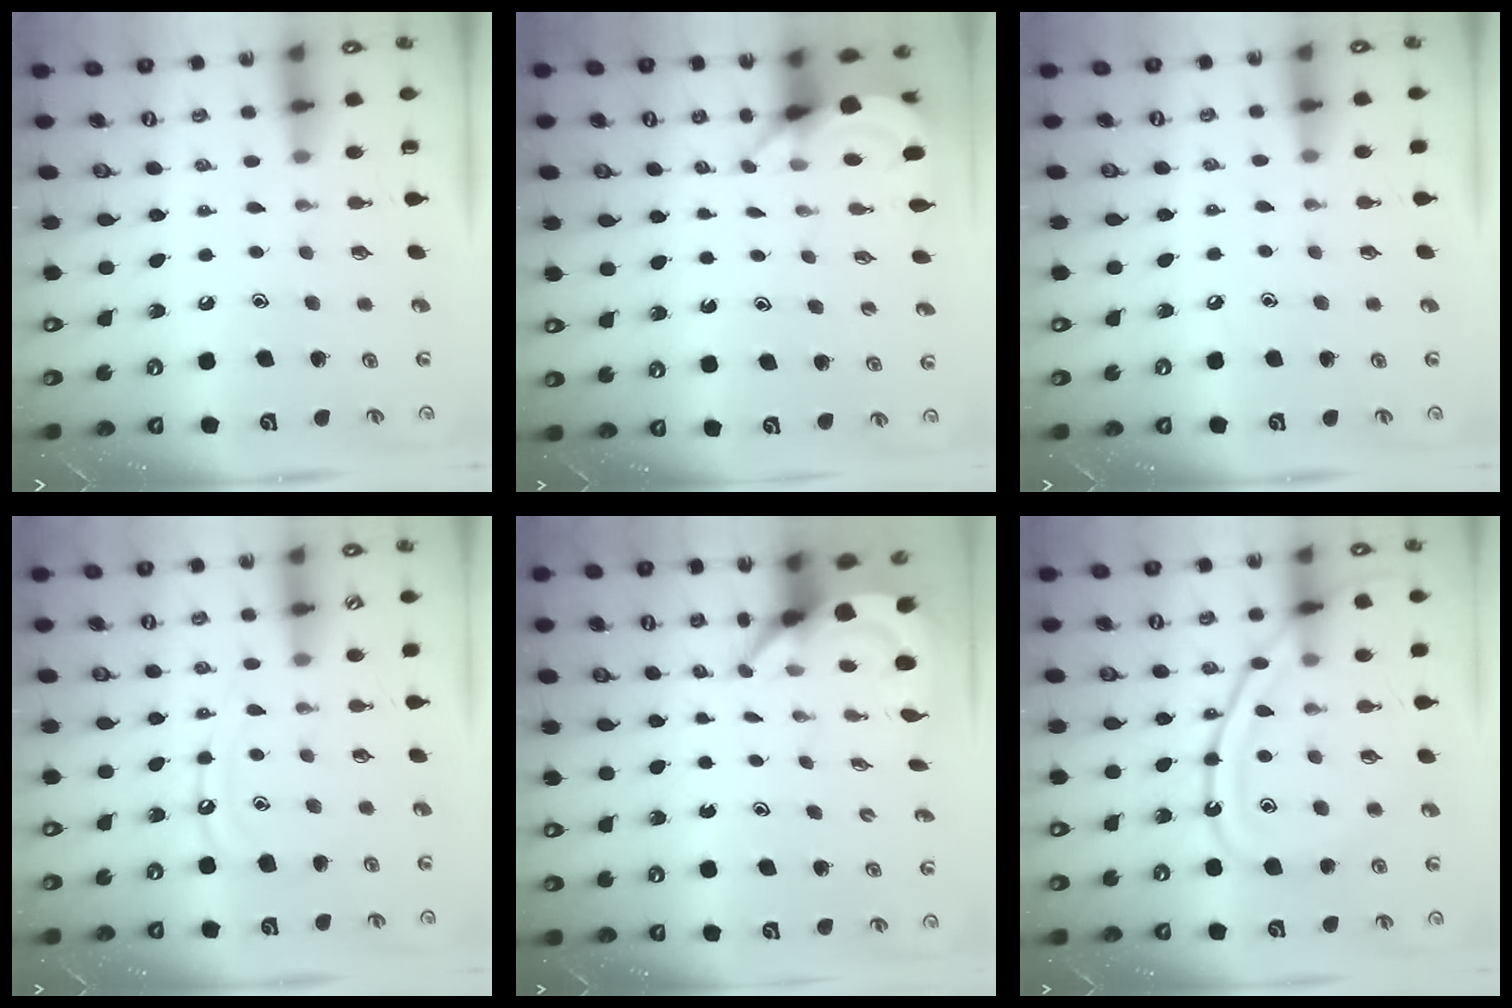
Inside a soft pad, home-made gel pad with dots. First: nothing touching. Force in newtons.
{"total": 3.6, "press": 3.6, "slide": 0.3}
{"total": 3.5, "press": 3.4, "slide": 0.5}
{"total": 8.1, "press": 8.1, "slide": 0.8}
{"total": 5.2, "press": 5.1, "slide": 0.7}
{"total": 16.7, "press": 16.7, "slide": 1.4}